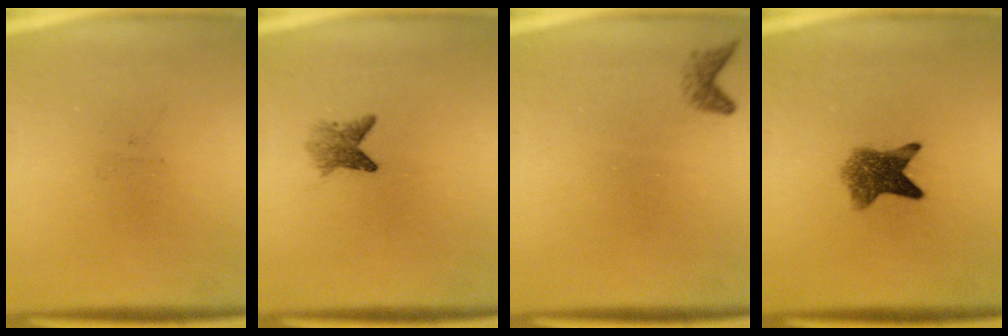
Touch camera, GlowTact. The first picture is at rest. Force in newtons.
{"total": 2.5}
{"total": 1.3}
{"total": 5.9}